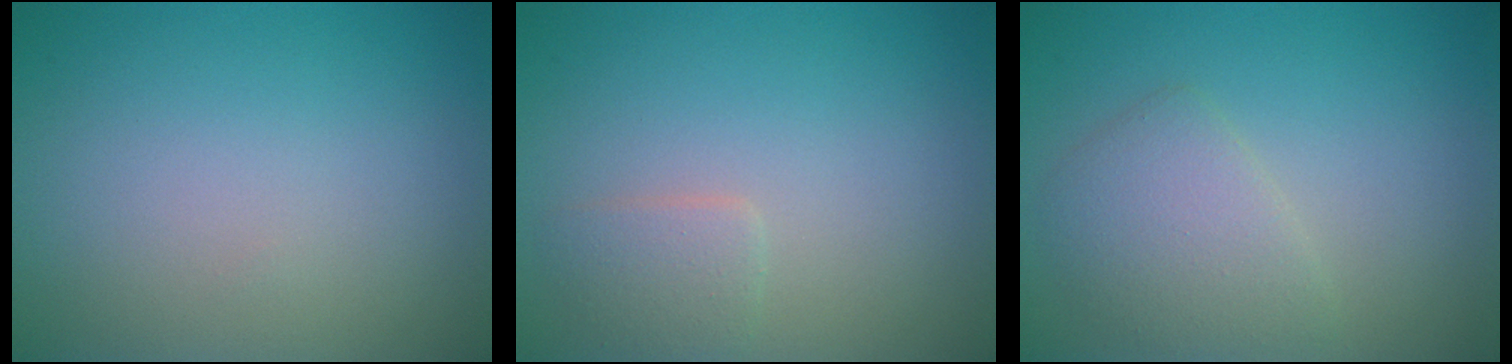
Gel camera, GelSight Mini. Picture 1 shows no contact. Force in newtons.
{"total": 1.6, "press": 1.5, "slide": 0.2}
{"total": 2.9, "press": 2.9, "slide": 0.2}